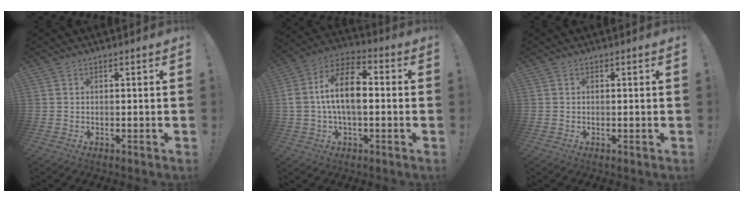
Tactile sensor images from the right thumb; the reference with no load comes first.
{"total": 15.0, "force": [0.5, 8.3, 12.4], "torque": [-0.236, 0.012, 0.007]}
{"total": 0.0}